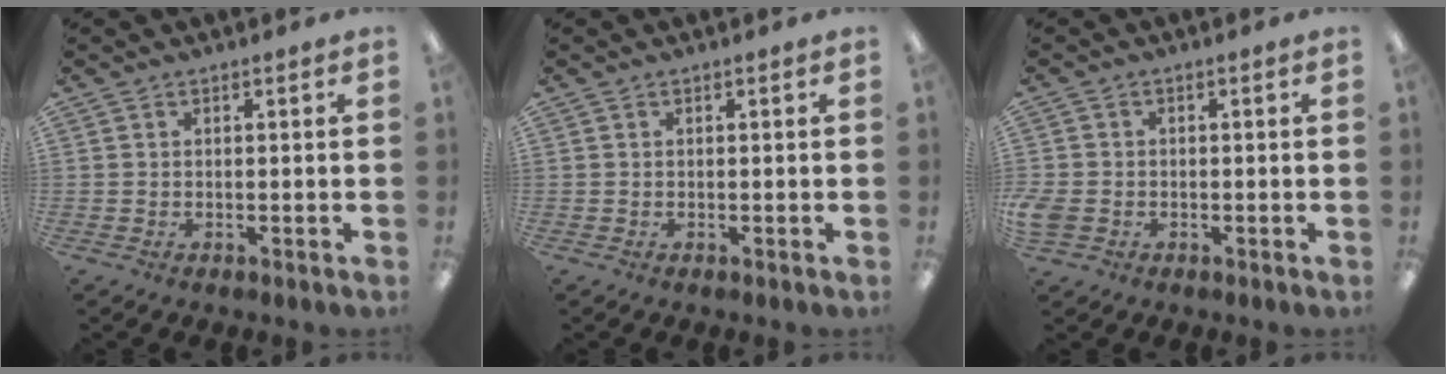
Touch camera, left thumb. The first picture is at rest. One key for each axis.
{"total": 0.0}
{"total": 3.8, "fx": -0.9, "fy": 3.2, "fz": 2.0, "tx": -0.046, "ty": 0.004, "tz": -0.016}